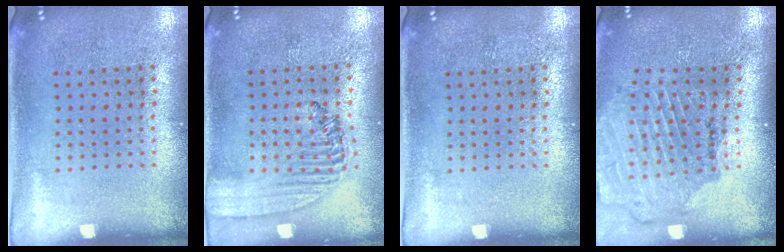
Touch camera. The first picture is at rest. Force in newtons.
{"total": 1.5, "press": 1.4, "slide": 0.6}
{"total": 0.0}
{"total": 1.6, "press": 1.6, "slide": 0.2}